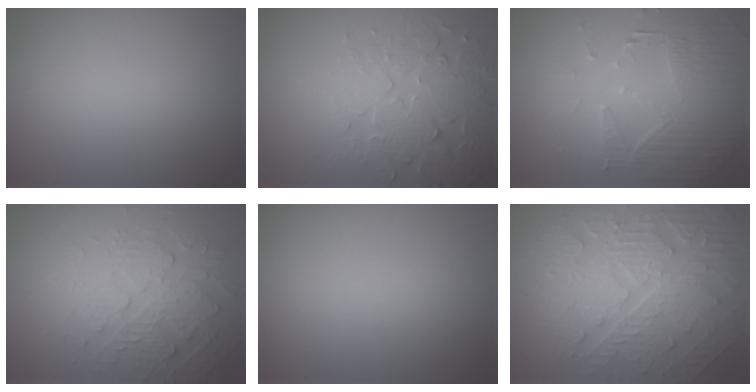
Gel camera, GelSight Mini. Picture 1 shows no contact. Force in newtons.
{"total": 4.8, "press": 4.3, "slide": 2.1}
{"total": 5.2, "press": 4.5, "slide": 2.6}
{"total": 4.0, "press": 3.5, "slide": 2.0}
{"total": 0.0}
{"total": 9.9, "press": 6.7, "slide": 7.3}